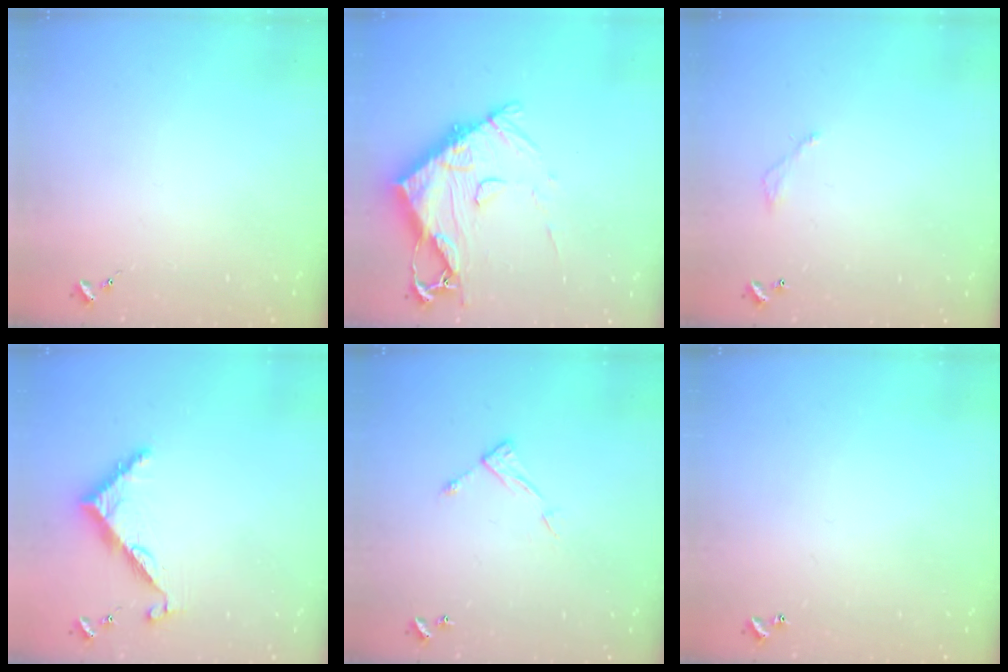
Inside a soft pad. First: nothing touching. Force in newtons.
{"total": 14.6, "press": 14.6, "slide": 1.5}
{"total": 3.8, "press": 3.8, "slide": 0.2}
{"total": 7.8, "press": 7.8, "slide": 0.1}
{"total": 6.4, "press": 6.4, "slide": 0.3}
{"total": 0.9, "press": 0.9, "slide": 0.2}